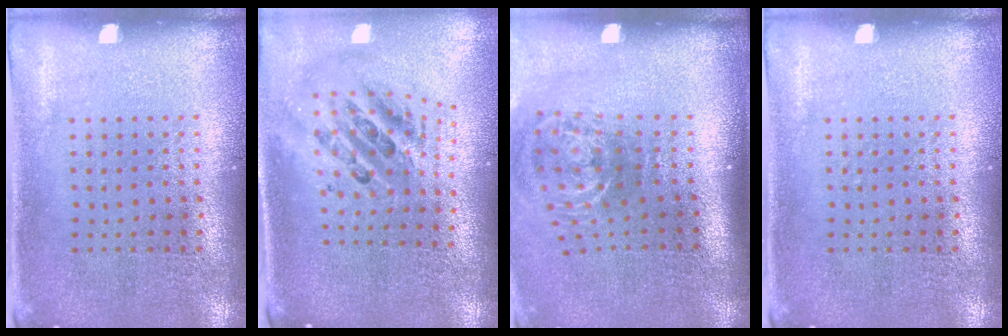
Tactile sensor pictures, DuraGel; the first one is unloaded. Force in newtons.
{"total": 2.4, "press": 1.7, "slide": 1.7}
{"total": 2.1, "press": 1.3, "slide": 1.7}
{"total": 0.0}